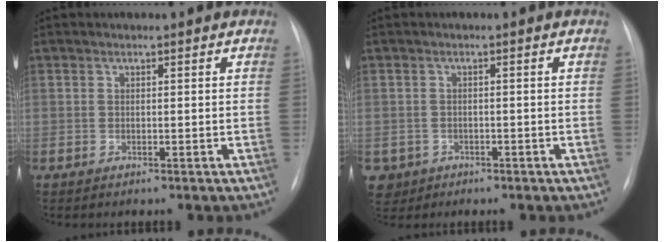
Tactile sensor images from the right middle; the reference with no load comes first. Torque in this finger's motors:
{"motor_torque": [0.56, -0.64, 0.09, 0.02]}